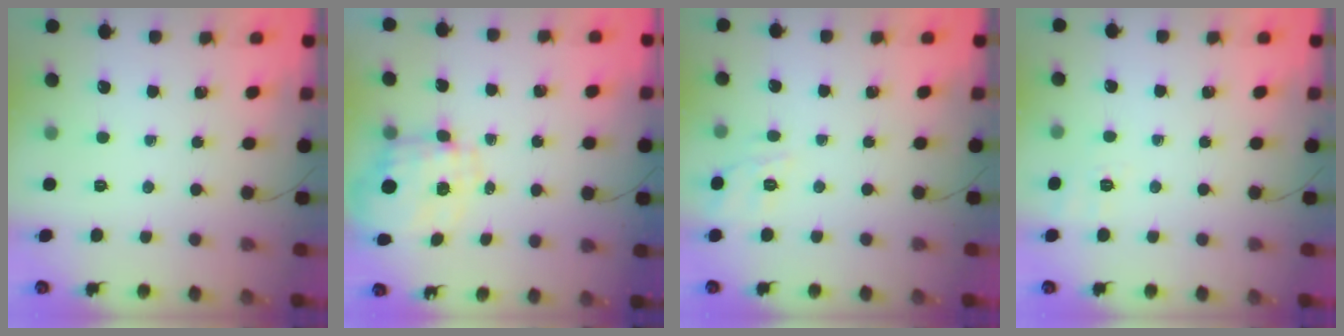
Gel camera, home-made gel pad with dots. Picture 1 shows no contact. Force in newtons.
{"total": 3.4, "press": 3.1, "slide": 1.4}
{"total": 8.7, "press": 8.6, "slide": 1.5}
{"total": 2.7, "press": 1.6, "slide": 2.1}